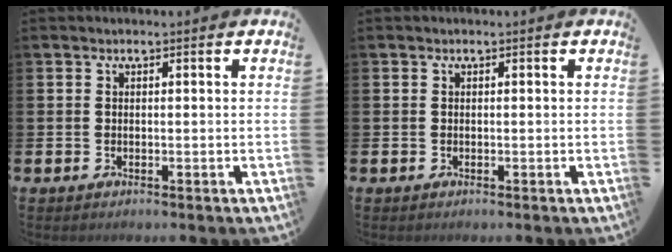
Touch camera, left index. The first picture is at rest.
{"total": 0.0}